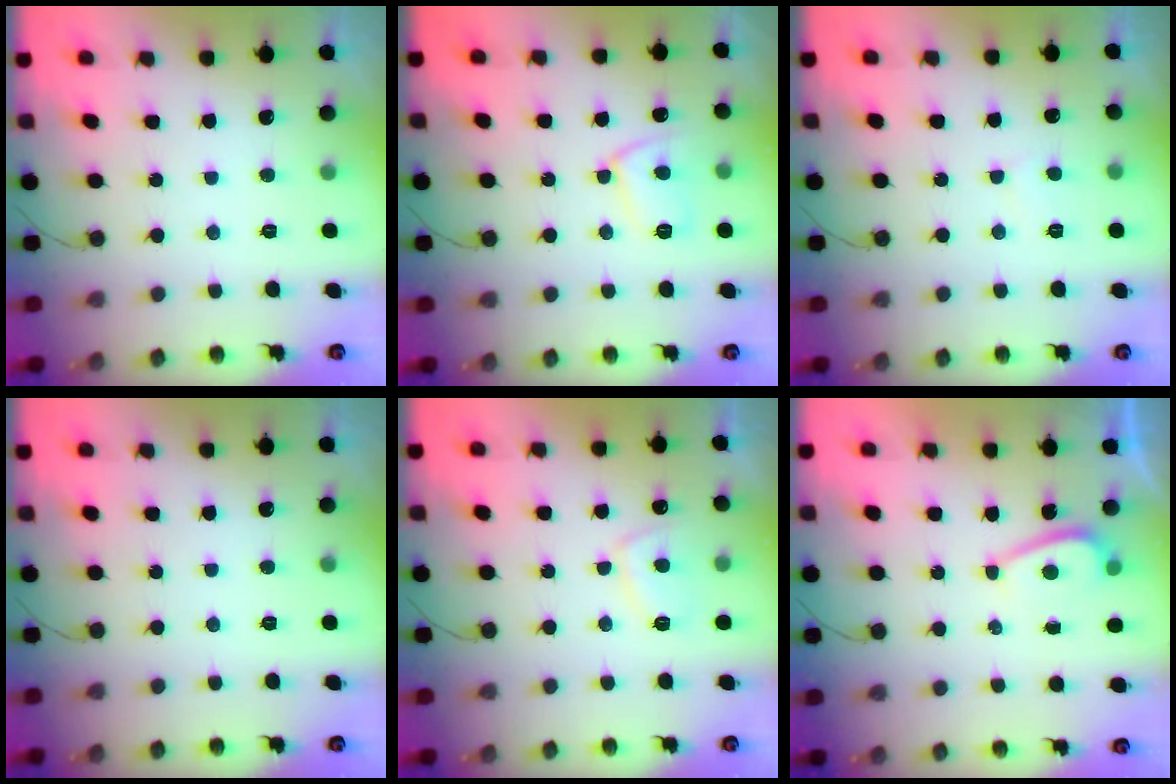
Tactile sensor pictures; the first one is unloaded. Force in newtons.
{"total": 8.2, "press": 8.2, "slide": 0.7}
{"total": 2.7, "press": 2.7, "slide": 0.3}
{"total": 0.0}
{"total": 5.7, "press": 5.6, "slide": 1.0}
{"total": 3.4, "press": 3.4, "slide": 0.5}